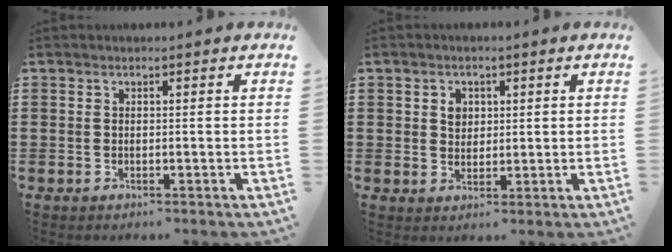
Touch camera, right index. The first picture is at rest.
{"total": 2.7, "force": [1.0, 1.7, 1.8], "torque": [-0.033, 0.003, 0.015]}